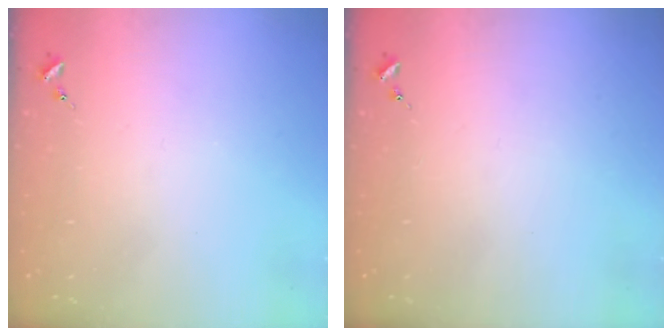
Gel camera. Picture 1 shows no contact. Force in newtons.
{"total": 0.0}